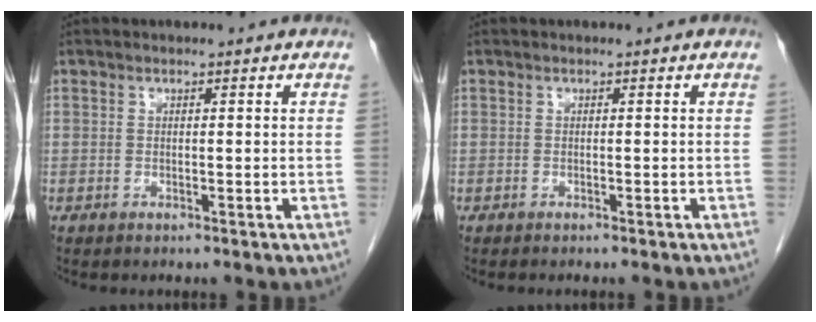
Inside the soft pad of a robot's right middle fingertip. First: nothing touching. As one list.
[{"total": 1.2, "force": [-1.0, 0.1, 0.6], "torque": [-0.008, 0.000, -0.010]}]